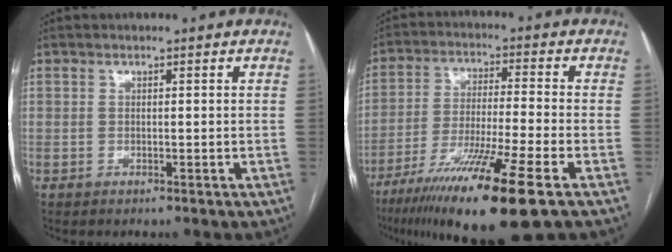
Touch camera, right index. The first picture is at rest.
{"total": 17.2, "force": [-10.3, -0.1, 13.8], "torque": [-0.235, -0.045, -0.179]}